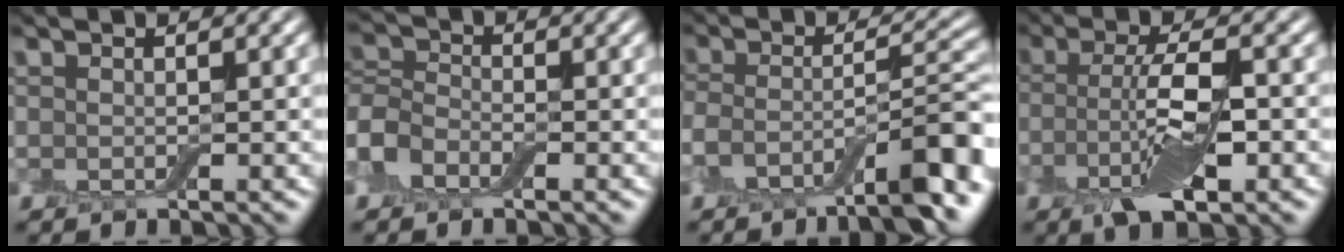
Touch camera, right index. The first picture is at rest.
{"total": 2.9, "force": [-1.5, 2.2, 1.4], "torque": [-0.026, 0.008, -0.043]}
{"total": 7.9, "force": [-4.7, 2.0, 6.0], "torque": [-0.092, 0.013, -0.088]}
{"total": 5.9, "force": [-1.5, 2.2, 5.2], "torque": [-0.101, 0.006, -0.027]}